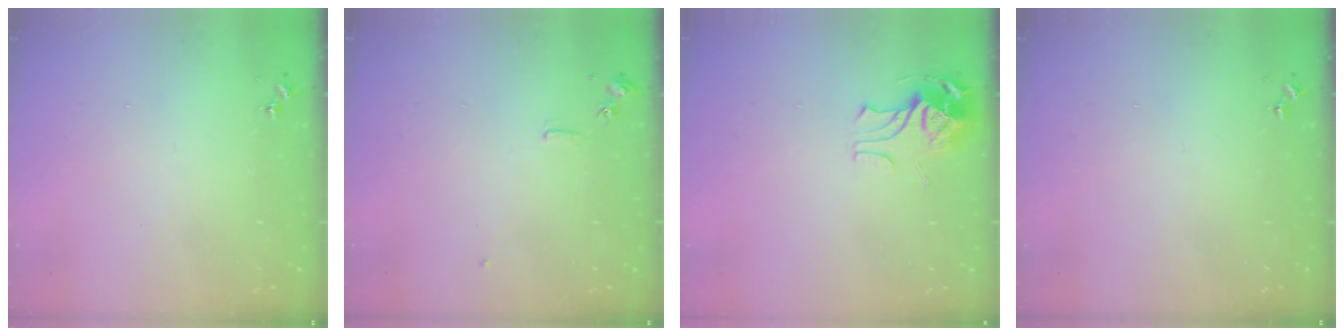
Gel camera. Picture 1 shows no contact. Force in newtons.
{"total": 6.2, "press": 6.2, "slide": 0.8}
{"total": 9.9, "press": 9.9, "slide": 1.2}
{"total": 0.0}